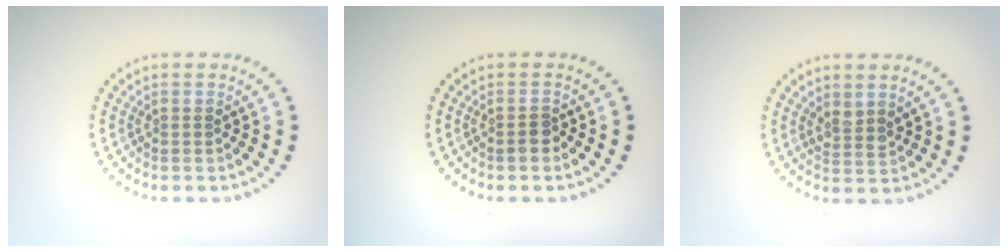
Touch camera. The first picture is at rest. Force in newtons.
{"total": 1.3, "press": 1.1, "slide": 0.6}
{"total": 1.5, "press": 1.2, "slide": 0.9}